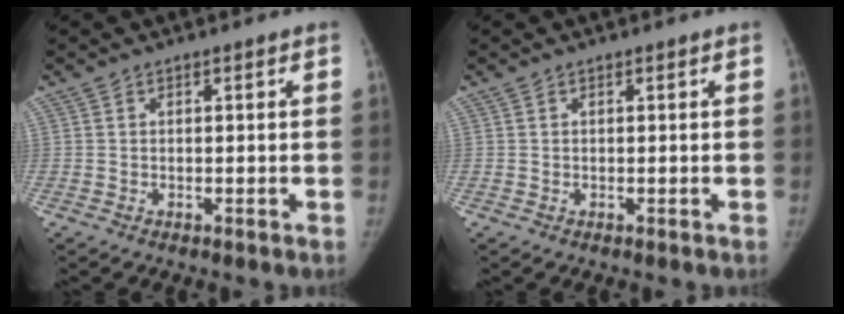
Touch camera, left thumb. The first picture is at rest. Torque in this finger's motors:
{"motor_torque": [-0.07, 0.19, -0.41, 0.24, 0.02]}